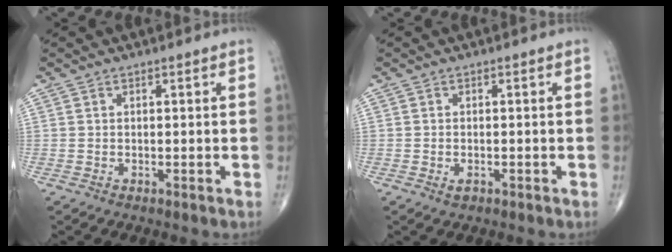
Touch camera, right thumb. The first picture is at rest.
{"total": 1.3, "force": [-0.6, 0.7, 0.9], "torque": [-0.014, 0.000, -0.009]}